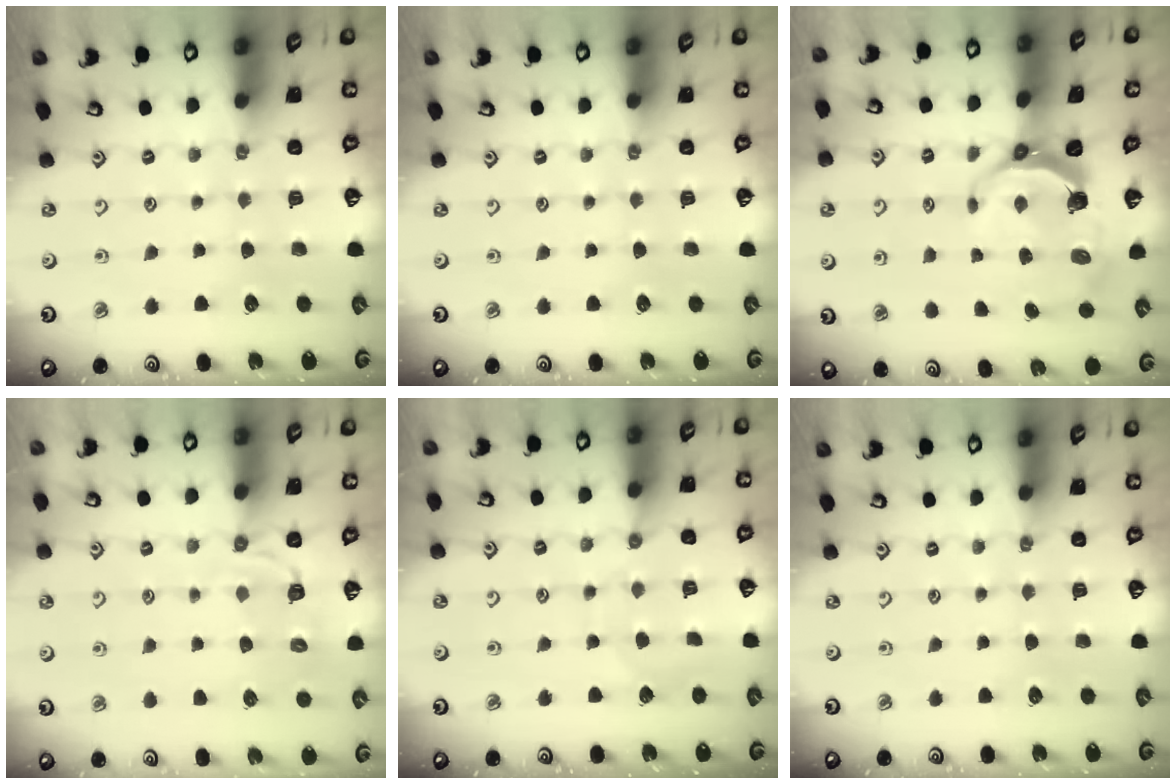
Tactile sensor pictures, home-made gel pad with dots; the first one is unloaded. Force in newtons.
{"total": 0.0}
{"total": 7.0, "press": 5.6, "slide": 4.3}
{"total": 3.0, "press": 1.6, "slide": 2.5}
{"total": 4.1, "press": 4.1, "slide": 0.4}
{"total": 0.0}